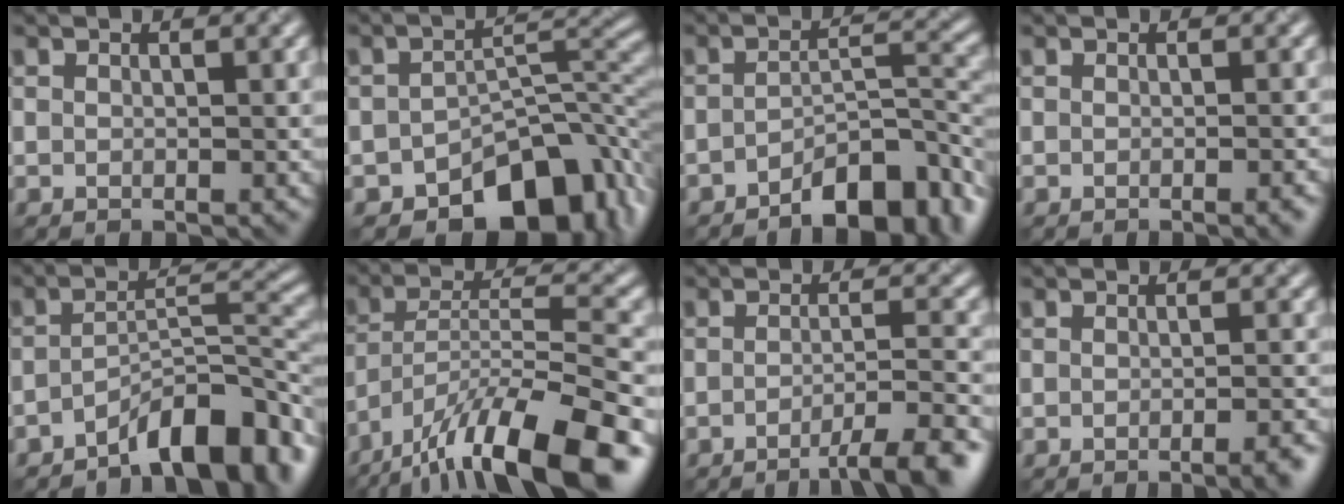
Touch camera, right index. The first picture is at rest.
{"total": 9.4, "force": [-6.3, 4.8, 5.0], "torque": [-0.044, -0.006, -0.107]}
{"total": 7.6, "force": [-5.2, 2.7, 4.8], "torque": [-0.055, 0.009, -0.082]}
{"total": 1.5, "force": [-0.7, 0.3, 1.3], "torque": [-0.016, -0.001, -0.005]}
{"total": 7.9, "force": [-5.3, 2.4, 5.3], "torque": [-0.071, 0.011, -0.090]}
{"total": 14.4, "force": [-10.6, 3.3, 9.2], "torque": [-0.173, 0.009, -0.179]}
{"total": 5.7, "force": [-3.5, 0.9, 4.3], "torque": [-0.059, 0.006, -0.052]}
{"total": 2.8, "force": [-1.9, 0.4, 2.0], "torque": [-0.025, 0.001, -0.022]}